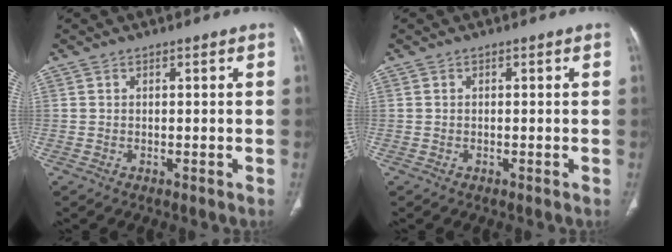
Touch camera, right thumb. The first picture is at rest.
{"total": 0.0}